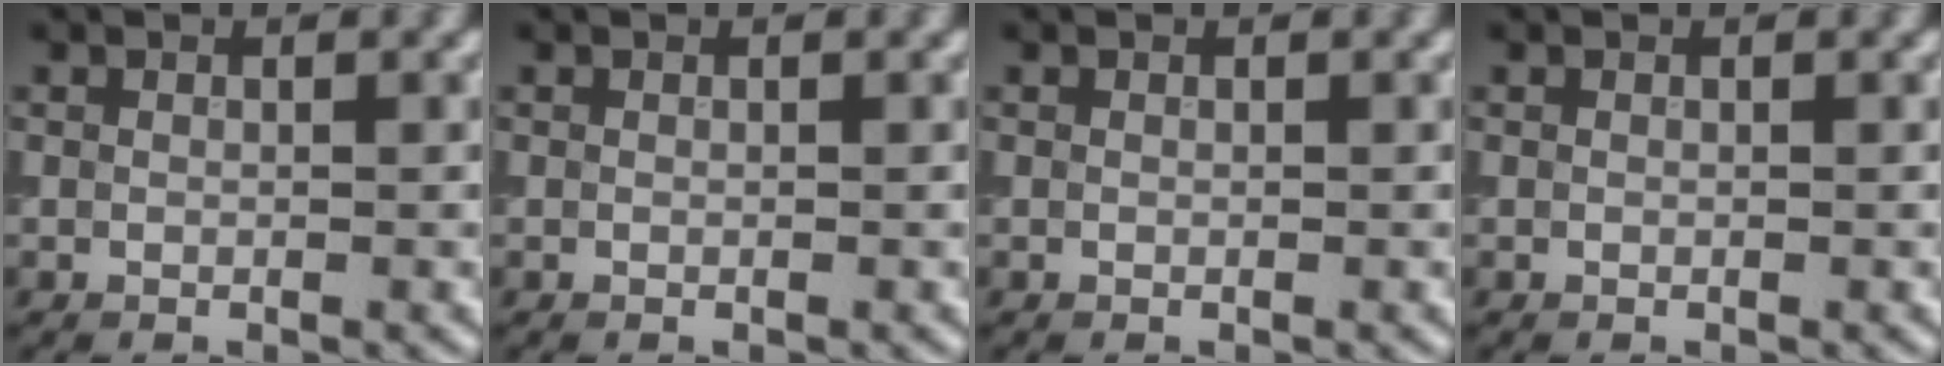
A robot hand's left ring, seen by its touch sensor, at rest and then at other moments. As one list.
[{"total": 0.0}, {"total": 0.0}, {"total": 0.0}]